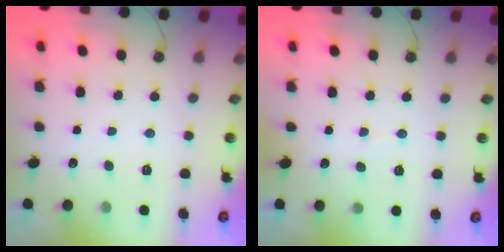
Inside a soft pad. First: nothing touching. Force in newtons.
{"total": 3.8, "press": 3.8, "slide": 0.4}